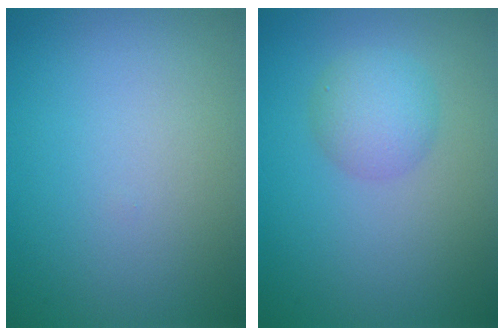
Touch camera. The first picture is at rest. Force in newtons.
{"total": 3.0, "press": 3.0, "slide": 0.1}